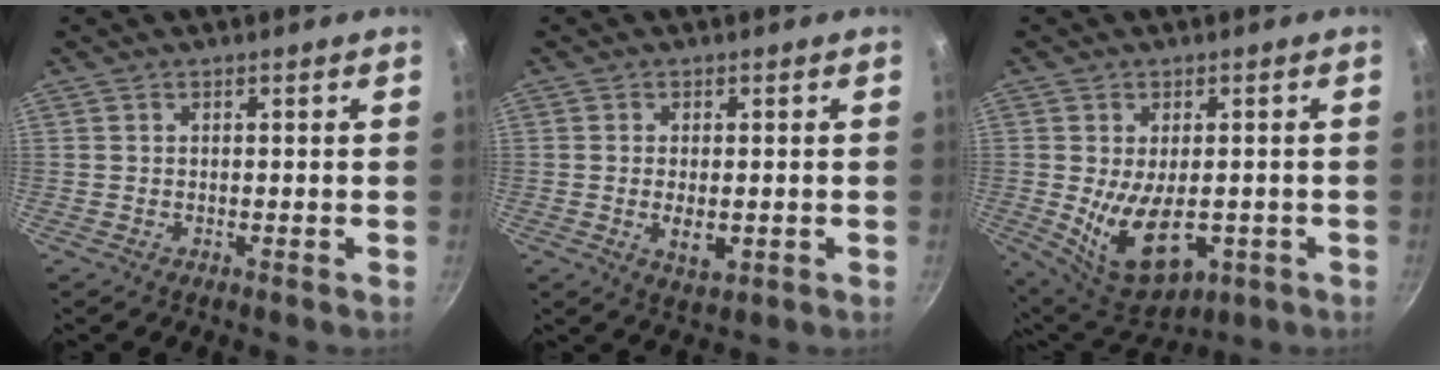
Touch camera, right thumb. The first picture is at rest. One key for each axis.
{"total": 4.2, "fx": -0.7, "fy": 2.1, "fz": 3.6, "tx": -0.062, "ty": -0.009, "tz": -0.006}
{"total": 13.0, "fx": -2.4, "fy": 7.3, "fz": 10.5, "tx": -0.145, "ty": -0.011, "tz": -0.014}